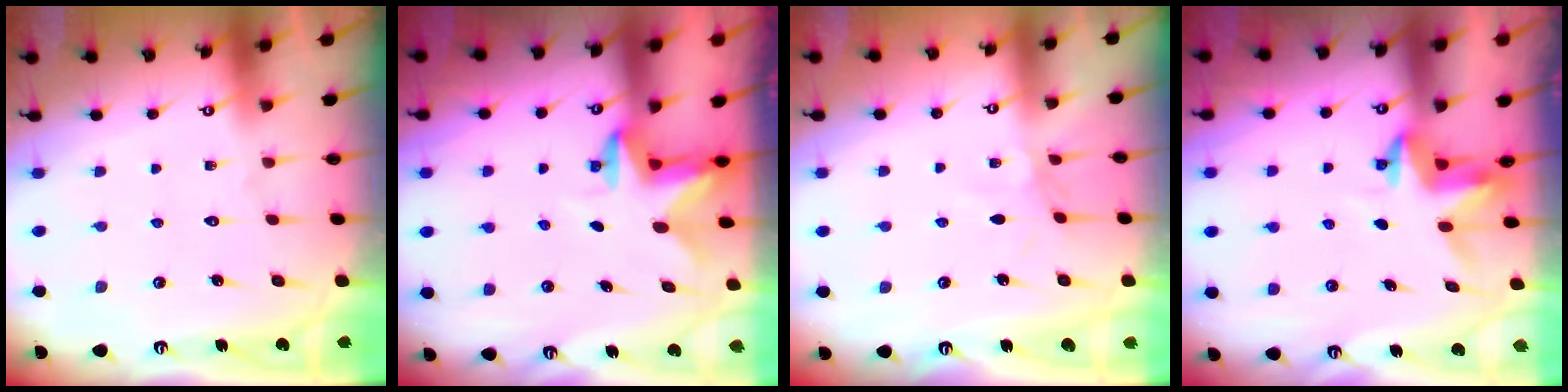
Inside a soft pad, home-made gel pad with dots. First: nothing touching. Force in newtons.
{"total": 2.8, "press": 2.8, "slide": 0.5}
{"total": 2.1, "press": 2.1, "slide": 0.5}
{"total": 3.9, "press": 3.9, "slide": 0.3}